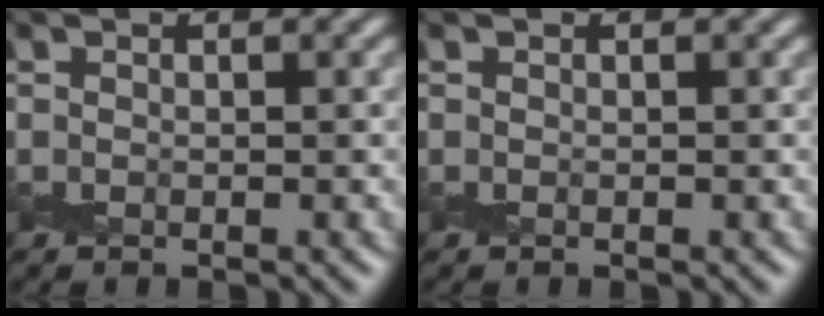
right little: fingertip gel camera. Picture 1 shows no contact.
{"total": 0.0}